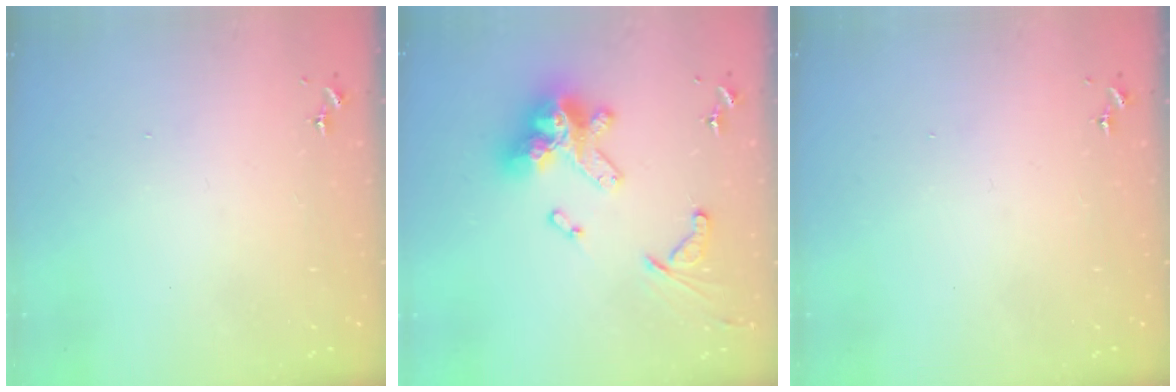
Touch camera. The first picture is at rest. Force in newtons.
{"total": 18.7, "press": 18.6, "slide": 1.9}
{"total": 0.0}